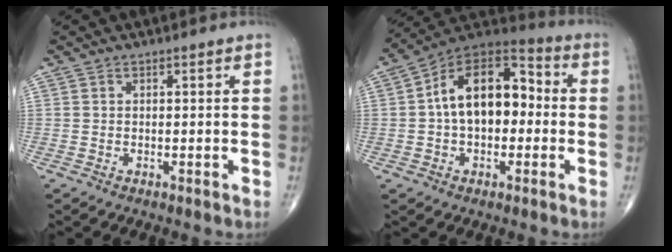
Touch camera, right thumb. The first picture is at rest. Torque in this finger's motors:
{"motor_torque": [-0.37, 1.06, 1.17, 0.73, 0.20]}